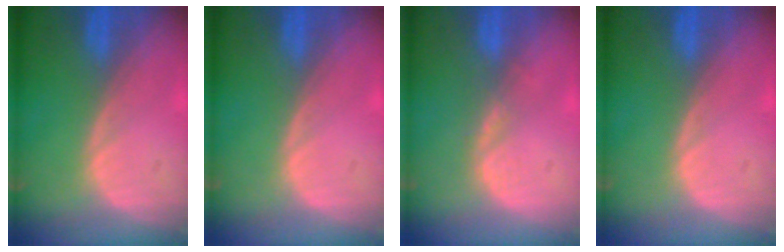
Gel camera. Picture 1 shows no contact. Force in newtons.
{"total": 0.0}
{"total": 2.3, "press": 1.8, "slide": 1.5}
{"total": 0.0}